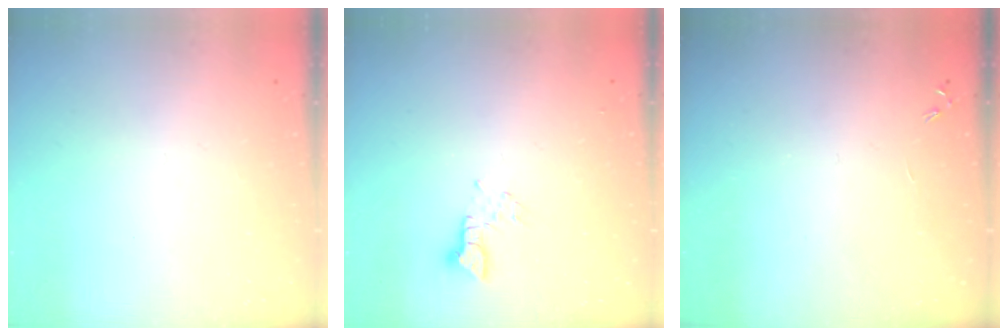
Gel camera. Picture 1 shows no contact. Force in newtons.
{"total": 2.3, "press": 2.3, "slide": 0.2}
{"total": 0.0}